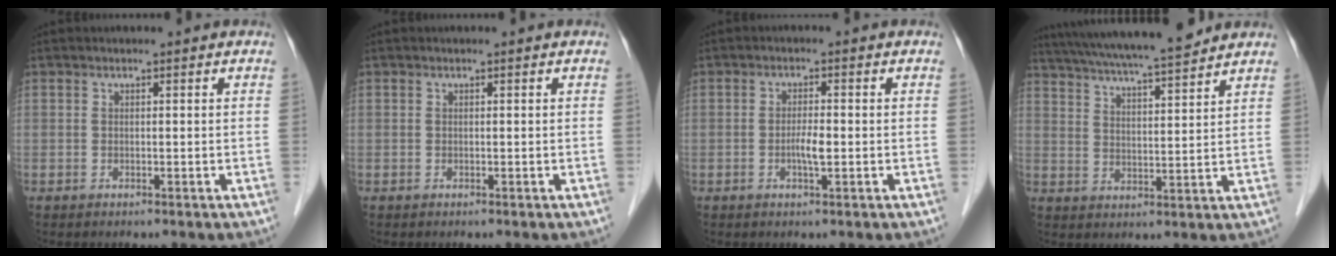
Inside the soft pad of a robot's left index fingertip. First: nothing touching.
{"total": 0.0}
{"total": 2.4, "force": [-0.5, 0.3, 2.4], "torque": [-0.045, 0.000, -0.009]}
{"total": 17.3, "force": [15.2, 0.9, 8.2], "torque": [-0.149, 0.028, 0.239]}